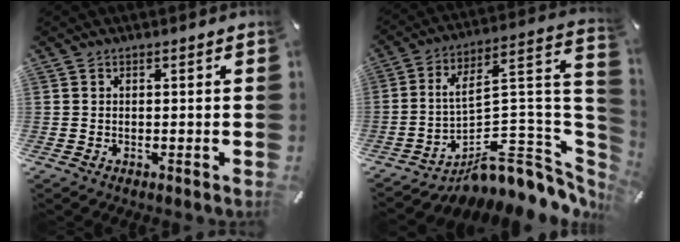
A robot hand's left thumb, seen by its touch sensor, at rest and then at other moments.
{"total": 15.9, "force": [-6.3, 8.4, 11.9], "torque": [-0.124, -0.028, -0.097]}